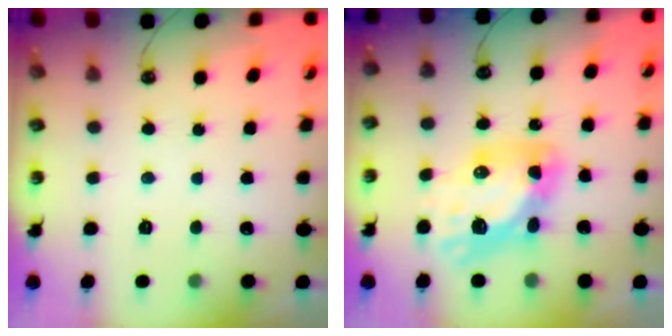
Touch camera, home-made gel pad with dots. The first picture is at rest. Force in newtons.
{"total": 12.8, "press": 12.7, "slide": 1.3}